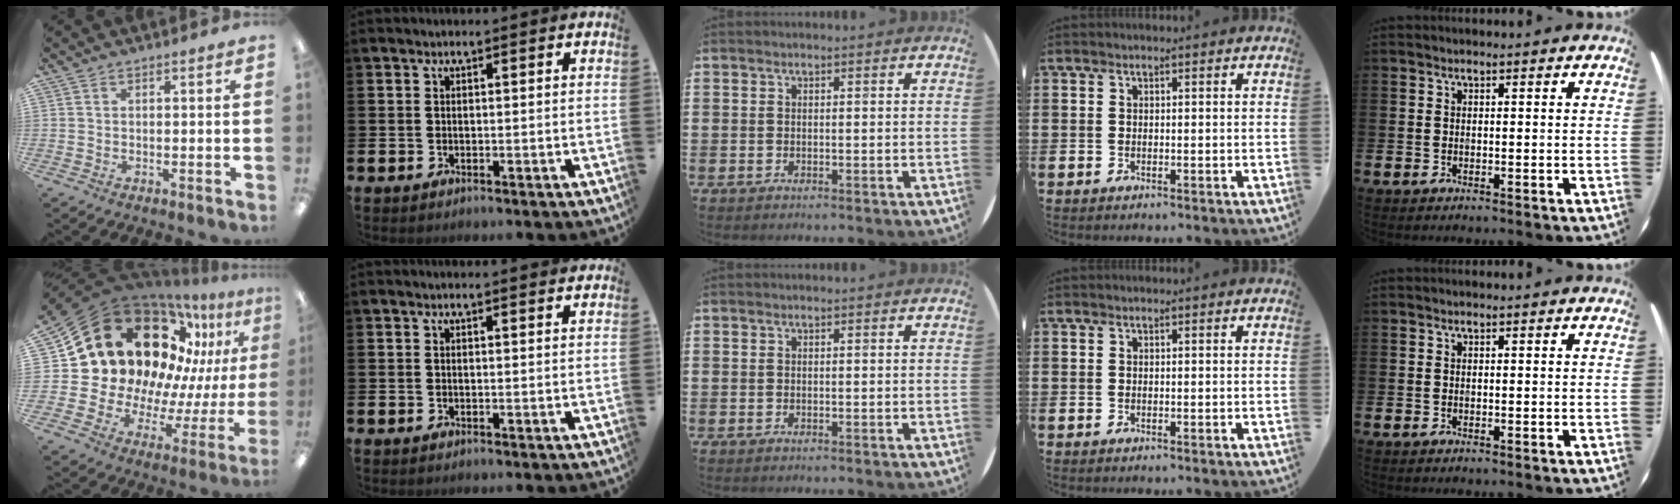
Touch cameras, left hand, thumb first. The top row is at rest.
{"thumb": {"total": 26.7, "force": [12.9, 17.9, 15.0], "torque": [-0.247, -0.100, 0.267]}, "index": {"total": 0.8, "force": [0.8, -0.1, 0.2], "torque": [0.005, -0.005, 0.012]}}